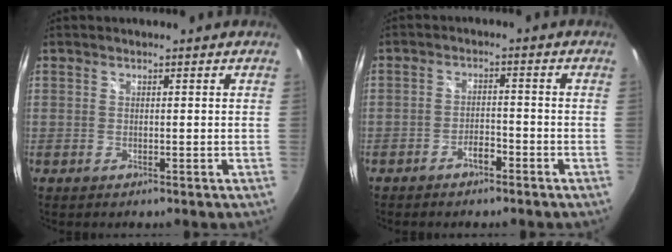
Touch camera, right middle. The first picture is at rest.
{"total": 3.1, "force": [-2.5, 1.2, 1.4], "torque": [-0.036, 0.003, -0.040]}